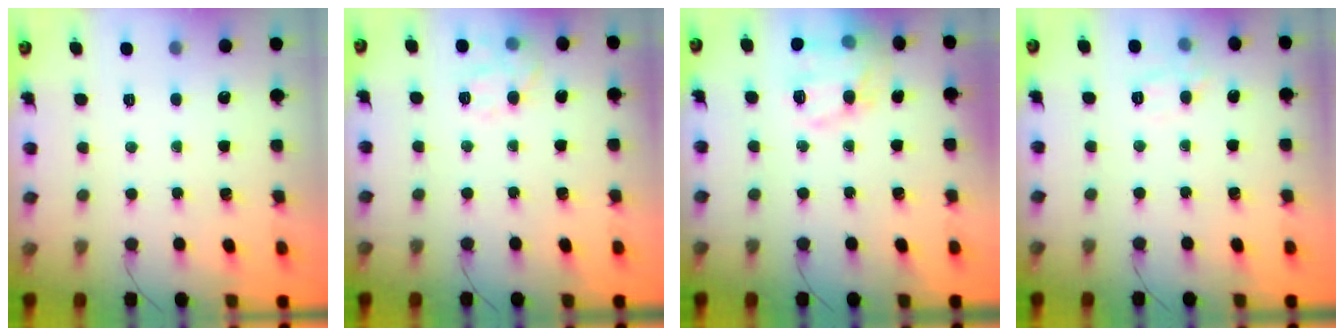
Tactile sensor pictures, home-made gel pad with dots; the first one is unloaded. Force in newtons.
{"total": 10.4, "press": 10.4, "slide": 0.7}
{"total": 13.0, "press": 13.0, "slide": 0.9}
{"total": 8.2, "press": 8.0, "slide": 1.5}